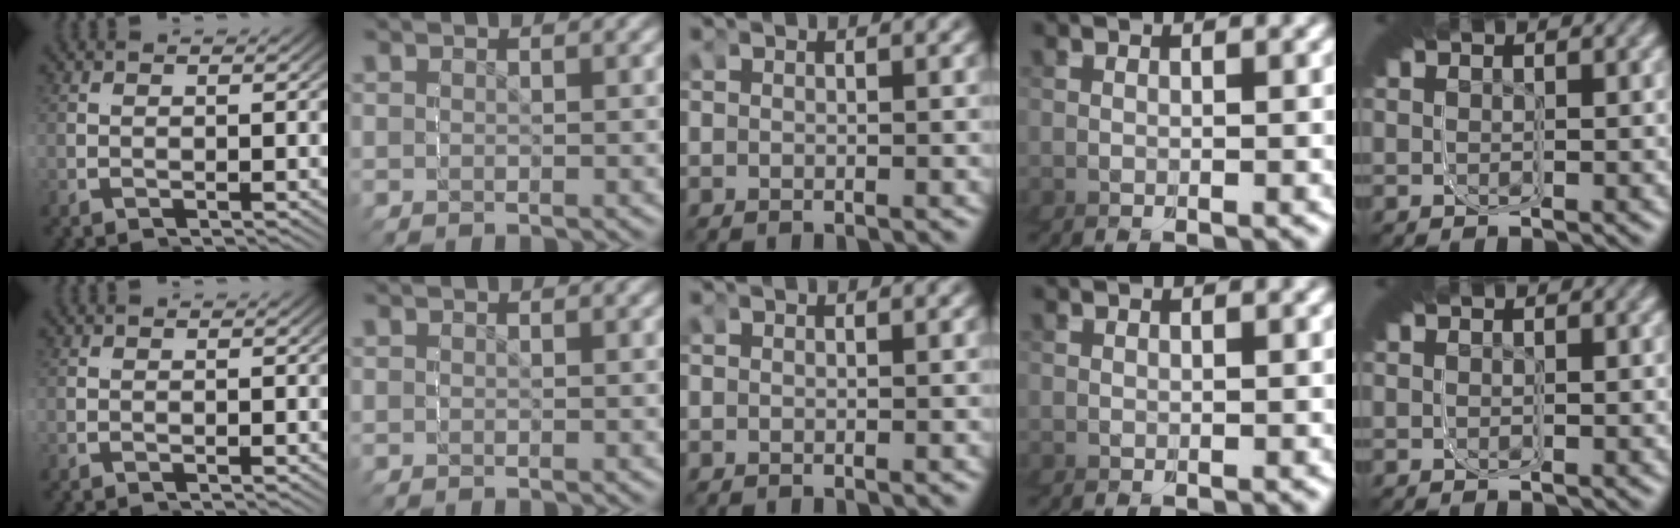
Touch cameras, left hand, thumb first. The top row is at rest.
{"ring": {"total": 0.5, "force": [0.2, 0.5, 0.2], "torque": [-0.002, 0.001, 0.002]}}